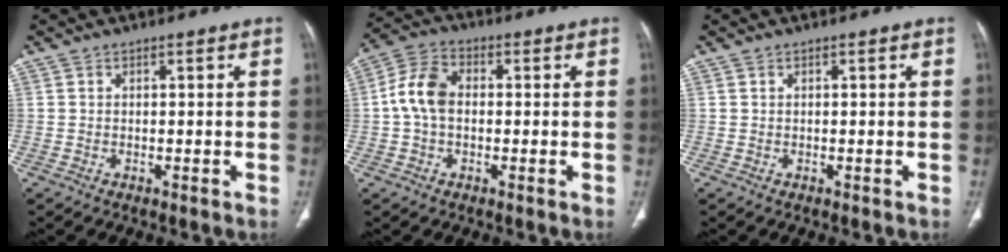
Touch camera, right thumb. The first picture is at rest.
{"total": 8.0, "force": [0.0, 5.4, 5.9], "torque": [-0.115, 0.024, -0.009]}
{"total": 0.0}